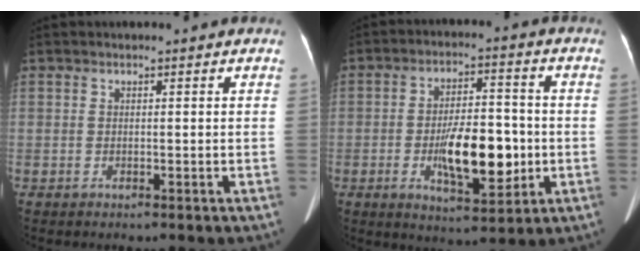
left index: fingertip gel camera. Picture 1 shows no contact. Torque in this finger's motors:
{"motor_torque": [0.56, -0.01, 0.29, 0.08]}